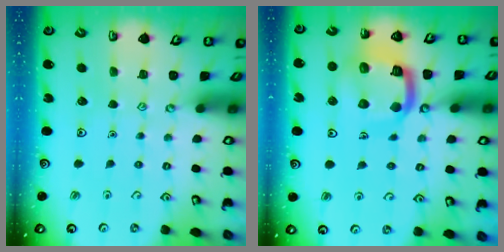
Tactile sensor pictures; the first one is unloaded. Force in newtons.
{"total": 14.5, "press": 14.4, "slide": 1.5}